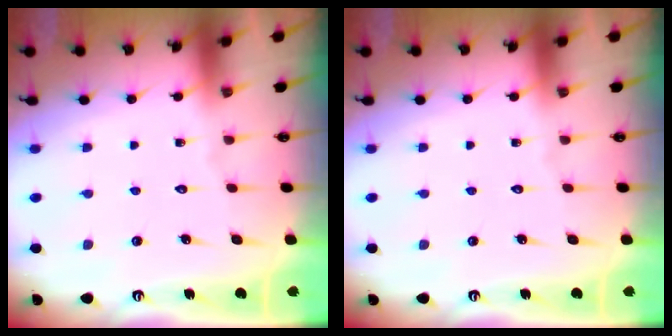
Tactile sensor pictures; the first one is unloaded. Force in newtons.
{"total": 0.0}